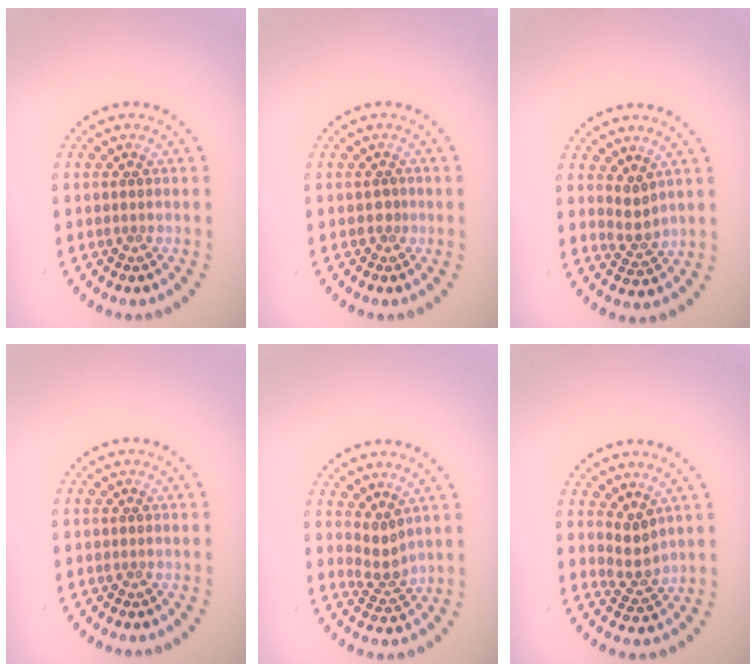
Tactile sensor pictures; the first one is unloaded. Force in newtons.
{"total": 0.9, "press": 0.5, "slide": 0.8}
{"total": 1.8, "press": 1.4, "slide": 1.1}
{"total": 0.0}
{"total": 2.2, "press": 1.5, "slide": 1.5}
{"total": 2.2, "press": 1.7, "slide": 1.4}